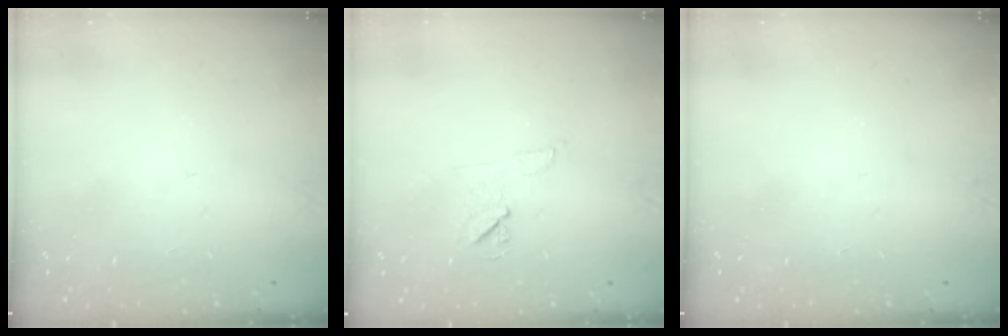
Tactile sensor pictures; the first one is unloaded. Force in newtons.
{"total": 6.7, "press": 6.5, "slide": 1.7}
{"total": 0.0}